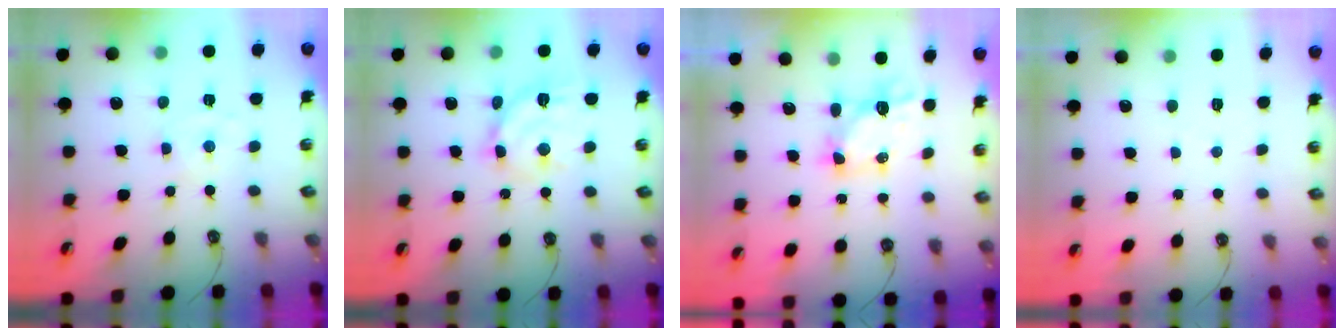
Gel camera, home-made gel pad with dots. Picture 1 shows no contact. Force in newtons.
{"total": 12.7, "press": 12.7, "slide": 0.7}
{"total": 6.0, "press": 6.0, "slide": 0.5}
{"total": 2.6, "press": 2.6, "slide": 0.4}